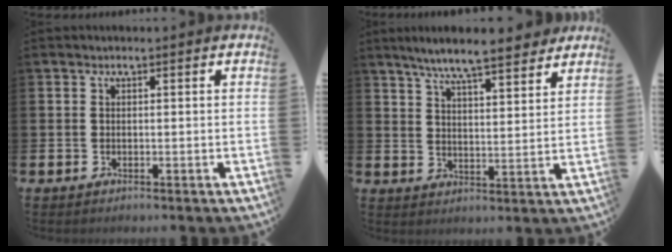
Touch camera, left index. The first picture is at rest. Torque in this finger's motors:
{"motor_torque": [1.07, -1.07, 0.47, 0.21]}